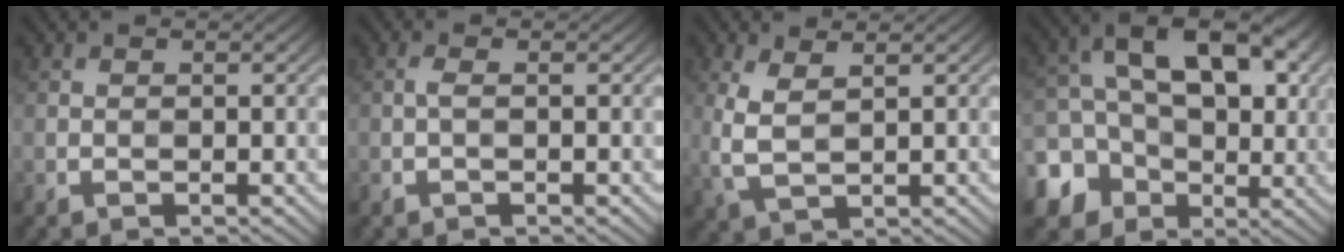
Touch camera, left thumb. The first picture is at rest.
{"total": 0.9, "force": [-0.1, 0.2, 0.9], "torque": [-0.022, 0.003, -0.004]}
{"total": 4.5, "force": [1.5, 2.0, 3.8], "torque": [-0.105, -0.004, 0.031]}
{"total": 13.4, "force": [-0.9, 10.3, 8.5], "torque": [-0.160, -0.005, -0.021]}